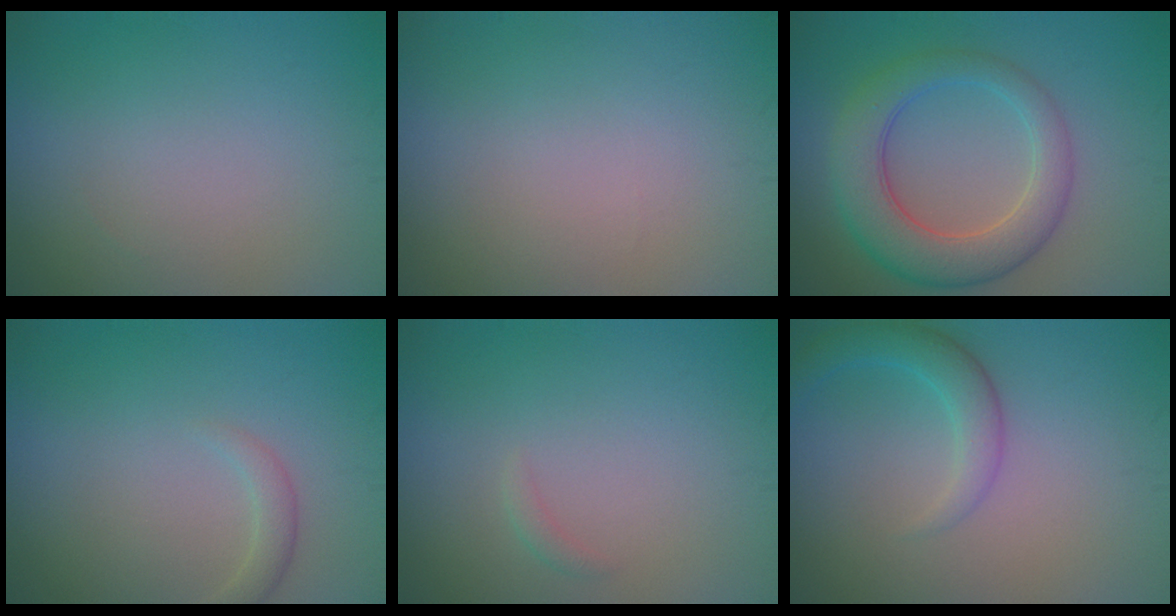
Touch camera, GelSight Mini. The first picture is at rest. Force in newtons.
{"total": 0.0}
{"total": 6.3, "press": 6.3, "slide": 0.2}
{"total": 1.3, "press": 1.3, "slide": 0.0}
{"total": 0.6, "press": 0.6, "slide": 0.0}
{"total": 2.8, "press": 2.8, "slide": 0.1}